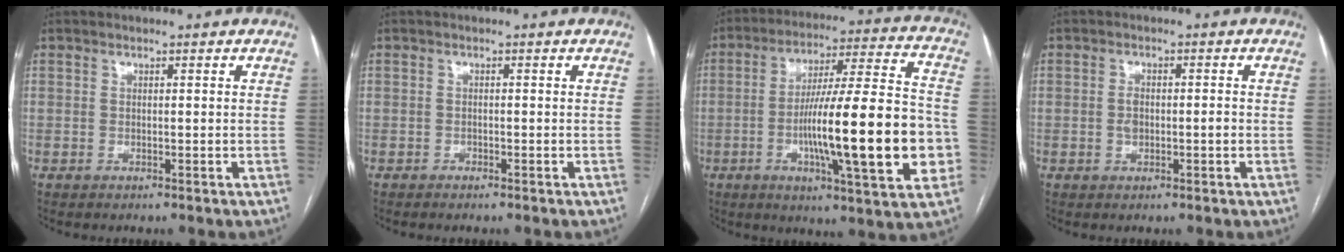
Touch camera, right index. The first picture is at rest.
{"total": 0.6, "force": [-0.6, 0.1, 0.2], "torque": [-0.008, -0.001, -0.010]}
{"total": 22.1, "force": [-4.5, 2.2, 21.5], "torque": [-0.313, 0.006, -0.066]}
{"total": 2.7, "force": [-0.4, 1.3, 2.3], "torque": [-0.046, 0.003, -0.005]}